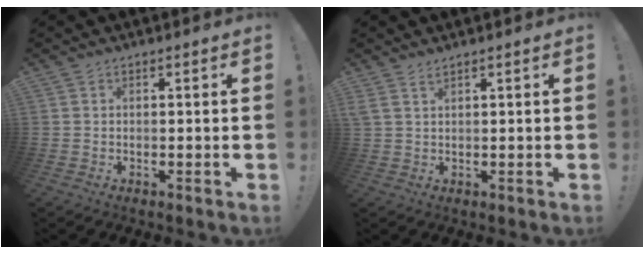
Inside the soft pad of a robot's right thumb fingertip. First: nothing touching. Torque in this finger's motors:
{"motor_torque": [1.81, 1.87, 0.72, 0.02, 0.47]}